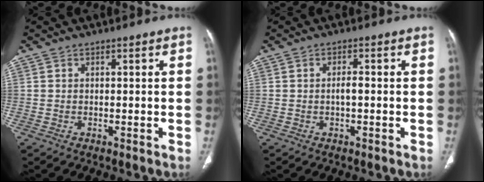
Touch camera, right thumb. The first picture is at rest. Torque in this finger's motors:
{"motor_torque": [0.49, 1.02, 0.75, -0.32, 0.00]}